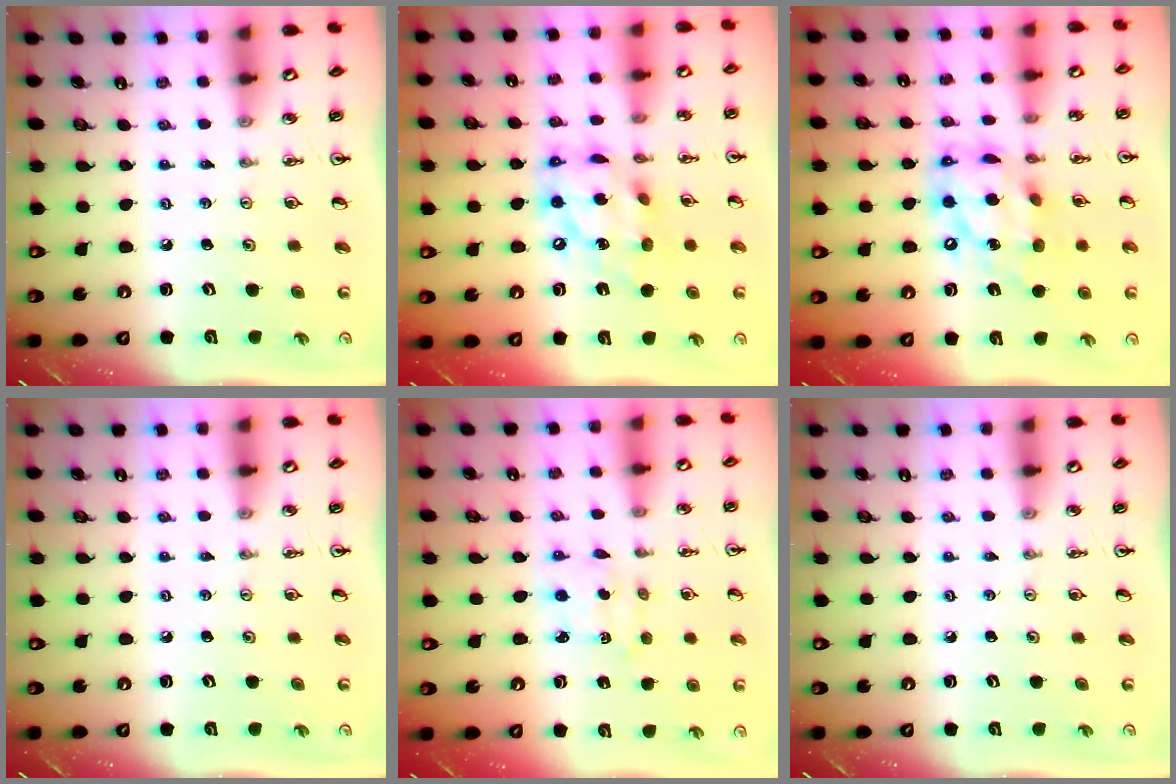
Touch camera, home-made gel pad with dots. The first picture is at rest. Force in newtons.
{"total": 14.7, "press": 14.6, "slide": 1.2}
{"total": 15.2, "press": 15.1, "slide": 1.2}
{"total": 0.0}
{"total": 2.0, "press": 1.9, "slide": 0.5}
{"total": 0.0}